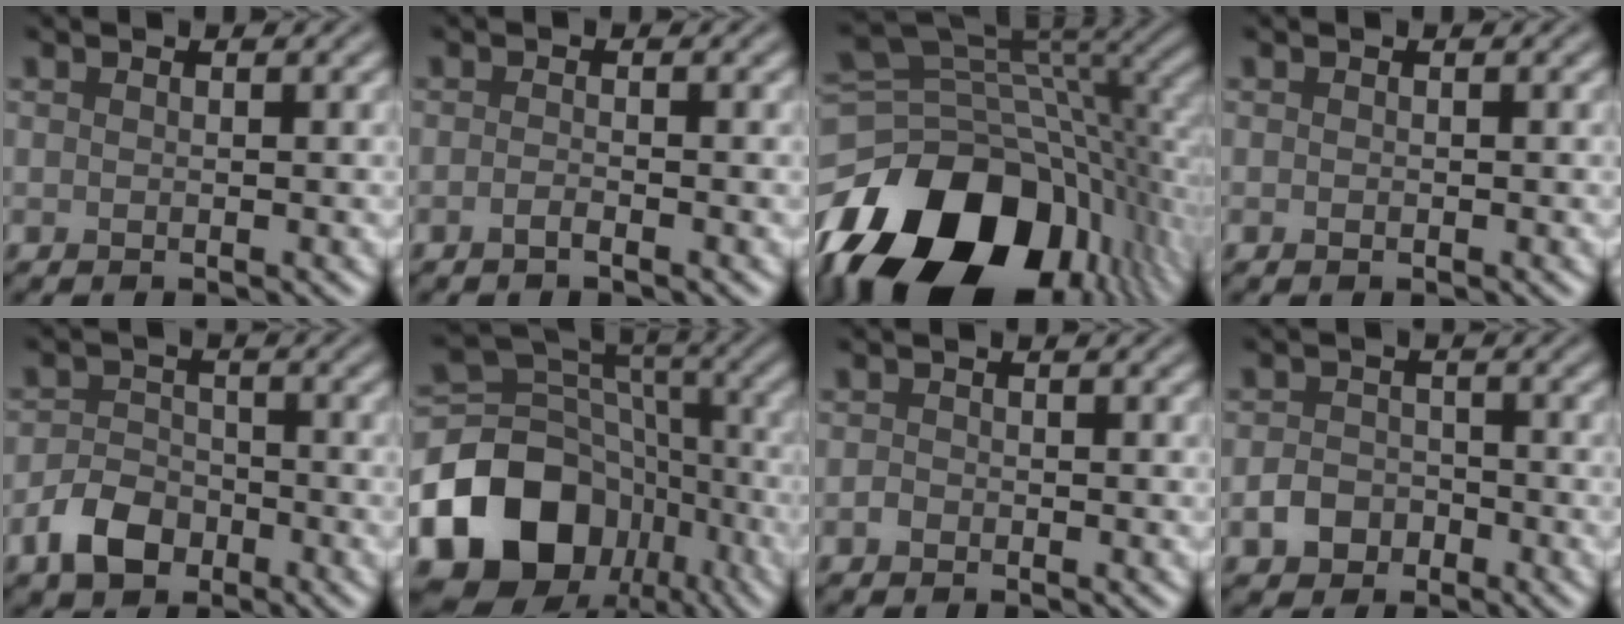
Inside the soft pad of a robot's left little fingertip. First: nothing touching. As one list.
[{"total": 0.8, "force": [-0.6, 0.2, 0.6], "torque": [-0.010, -0.001, -0.012]}, {"total": 16.4, "force": [-7.4, 10.0, 10.7], "torque": [-0.192, 0.002, -0.130]}, {"total": 0.0}, {"total": 4.0, "force": [-2.2, 2.7, 2.0], "torque": [-0.035, 0.000, -0.048]}, {"total": 14.9, "force": [-6.5, 11.5, 6.9], "torque": [-0.145, -0.003, -0.115]}, {"total": 0.7, "force": [-0.4, 0.5, 0.3], "torque": [-0.005, -0.003, -0.009]}, {"total": 2.6, "force": [-1.3, 2.0, 1.0], "torque": [-0.013, 0.002, -0.028]}]